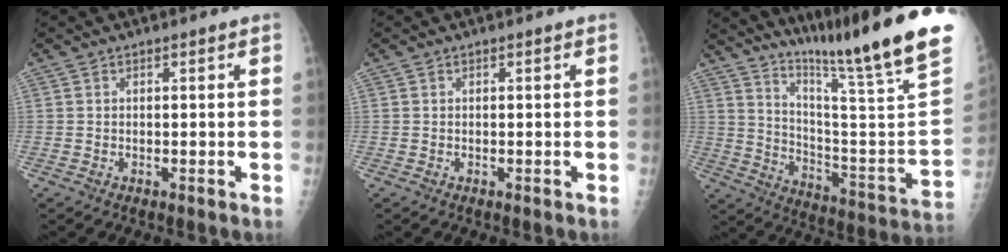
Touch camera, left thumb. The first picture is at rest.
{"total": 0.0}
{"total": 27.6, "force": [20.8, -0.3, 18.1], "torque": [-0.271, -0.151, 0.312]}